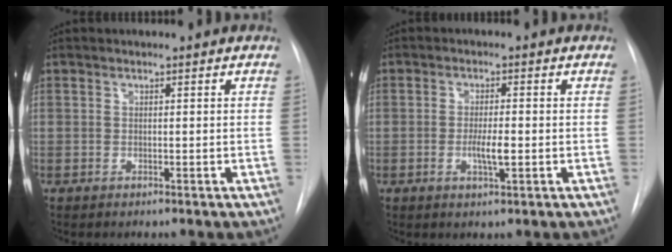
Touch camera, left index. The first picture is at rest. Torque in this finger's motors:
{"motor_torque": [0.61, 0.19, 0.11, 0.05]}